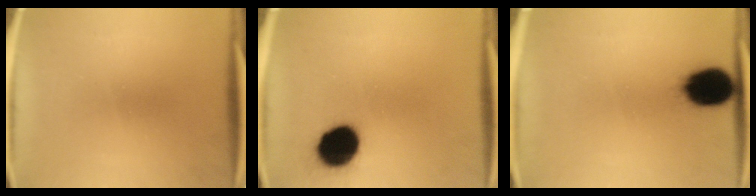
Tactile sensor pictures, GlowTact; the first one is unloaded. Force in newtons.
{"total": 13.7}
{"total": 13.0}